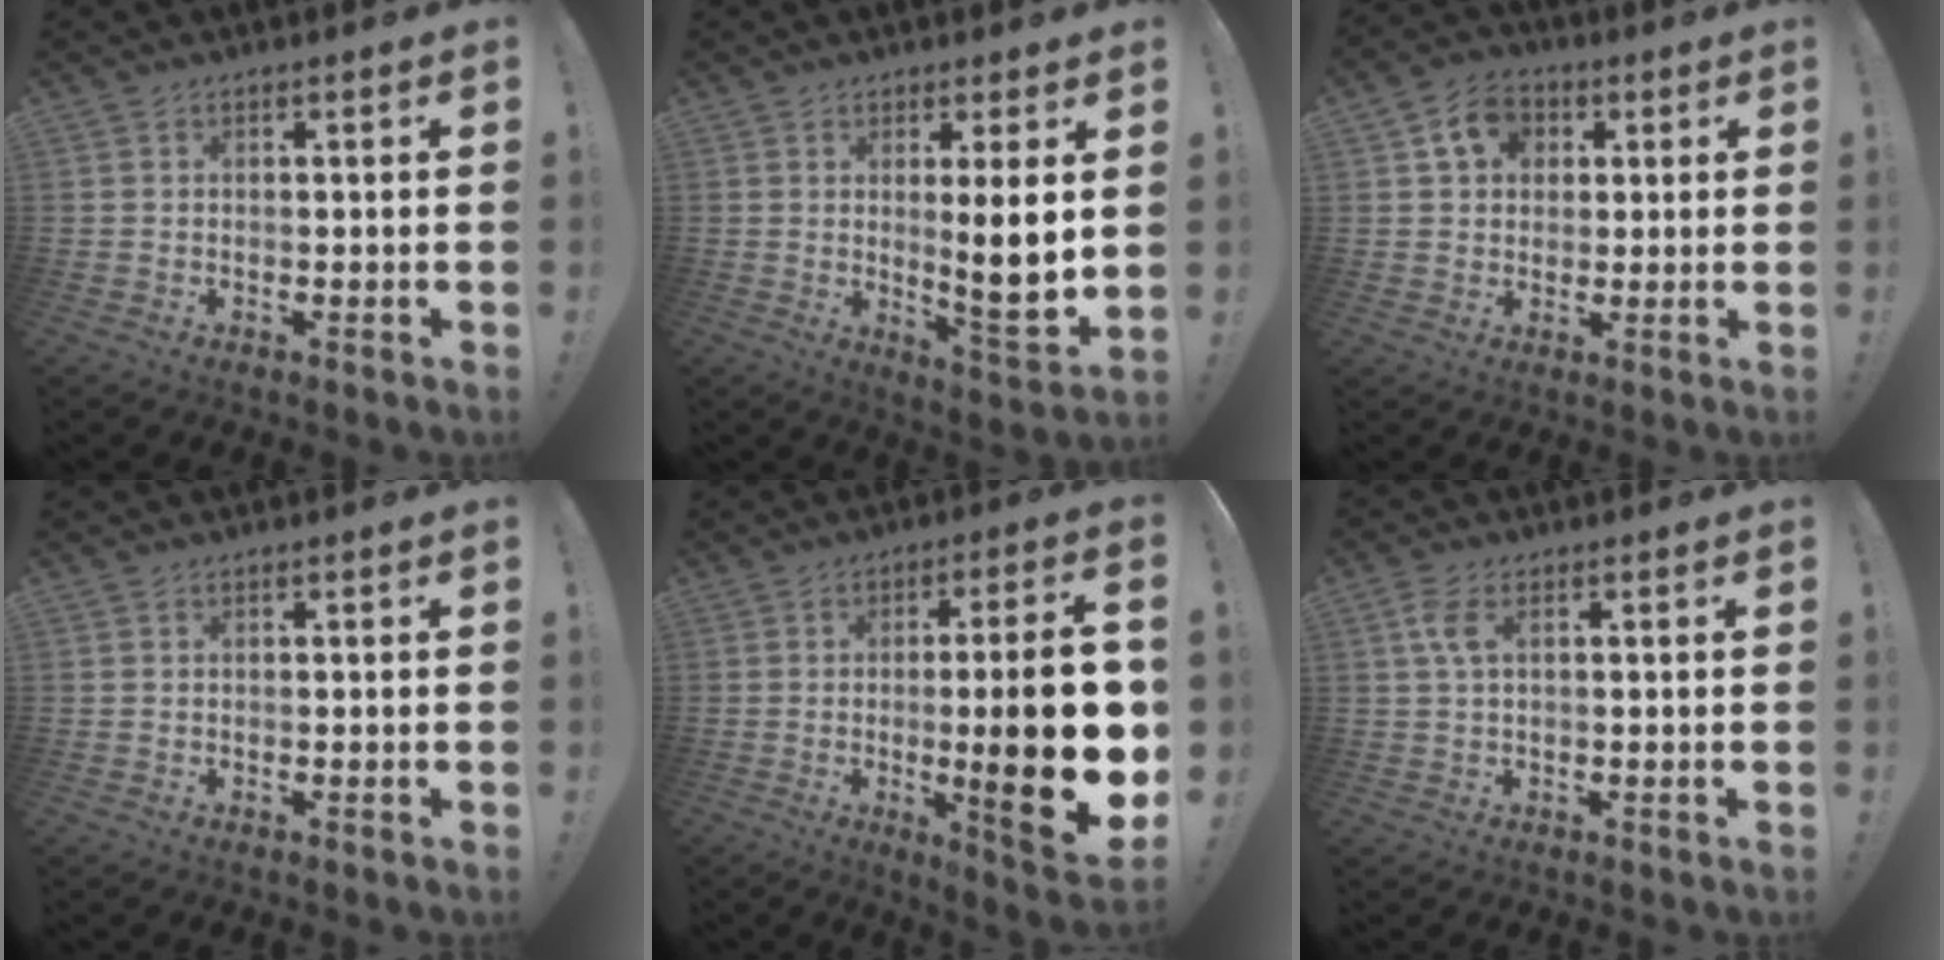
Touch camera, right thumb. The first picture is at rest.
{"total": 9.7, "force": [1.8, 0.9, 9.5], "torque": [-0.137, -0.025, 0.027]}
{"total": 9.2, "force": [3.3, 7.6, 4.0], "torque": [-0.055, -0.004, 0.066]}
{"total": 0.0}
{"total": 22.7, "force": [-2.5, 4.3, 22.2], "torque": [-0.323, -0.005, -0.030]}
{"total": 4.2, "force": [1.3, 1.5, 3.7], "torque": [-0.081, 0.001, 0.022]}